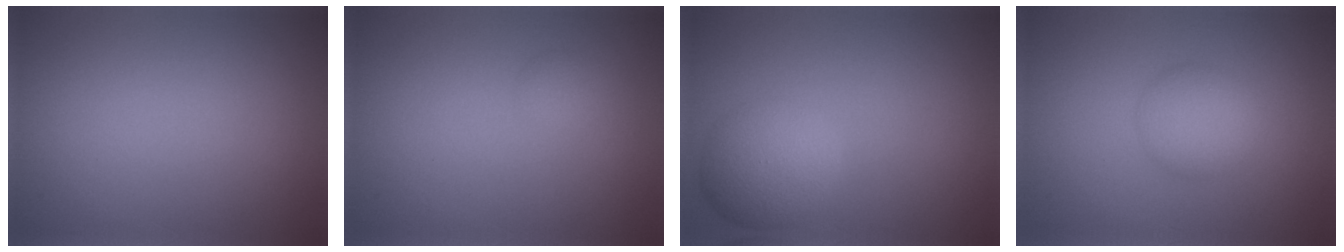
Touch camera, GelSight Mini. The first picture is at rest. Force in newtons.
{"total": 0.9, "press": 0.9, "slide": 0.0}
{"total": 4.2, "press": 4.2, "slide": 0.1}
{"total": 2.9, "press": 2.9, "slide": 0.1}